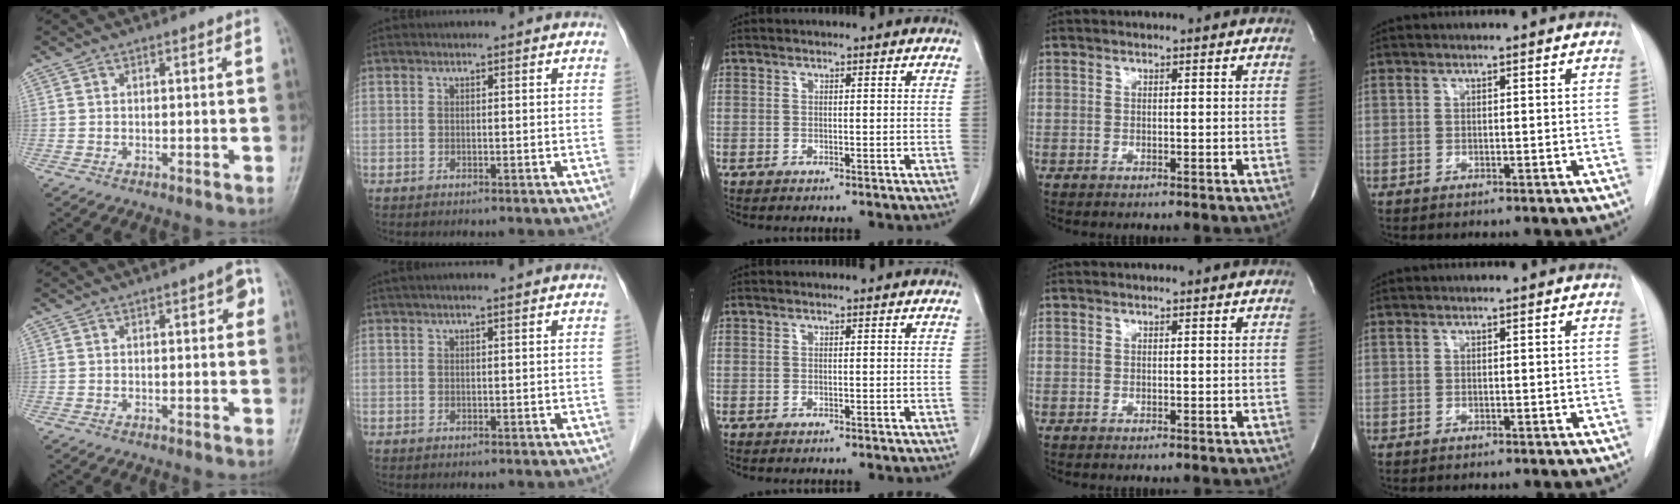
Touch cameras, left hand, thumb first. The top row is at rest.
{"thumb": {"total": 3.5, "force": [1.2, 1.3, 3.1], "torque": [-0.028, 0.004, 0.011]}, "index": {"total": 3.9, "force": [3.2, -0.1, 2.3], "torque": [-0.030, 0.031, 0.047]}}